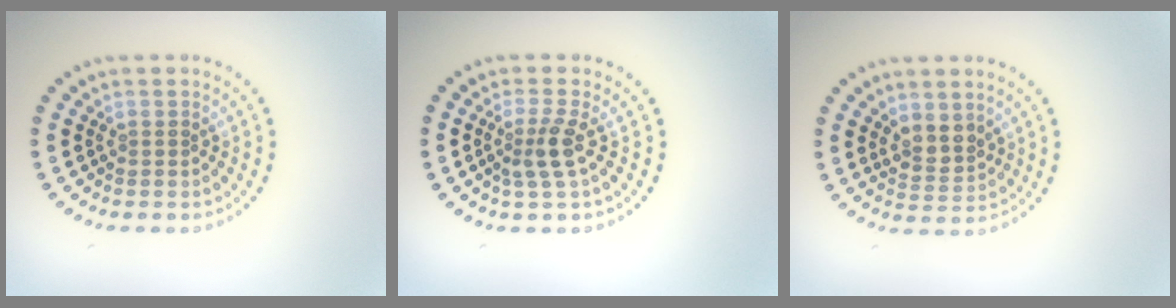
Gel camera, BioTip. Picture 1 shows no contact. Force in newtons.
{"total": 2.4, "press": 1.8, "slide": 1.6}
{"total": 2.3, "press": 1.9, "slide": 1.3}